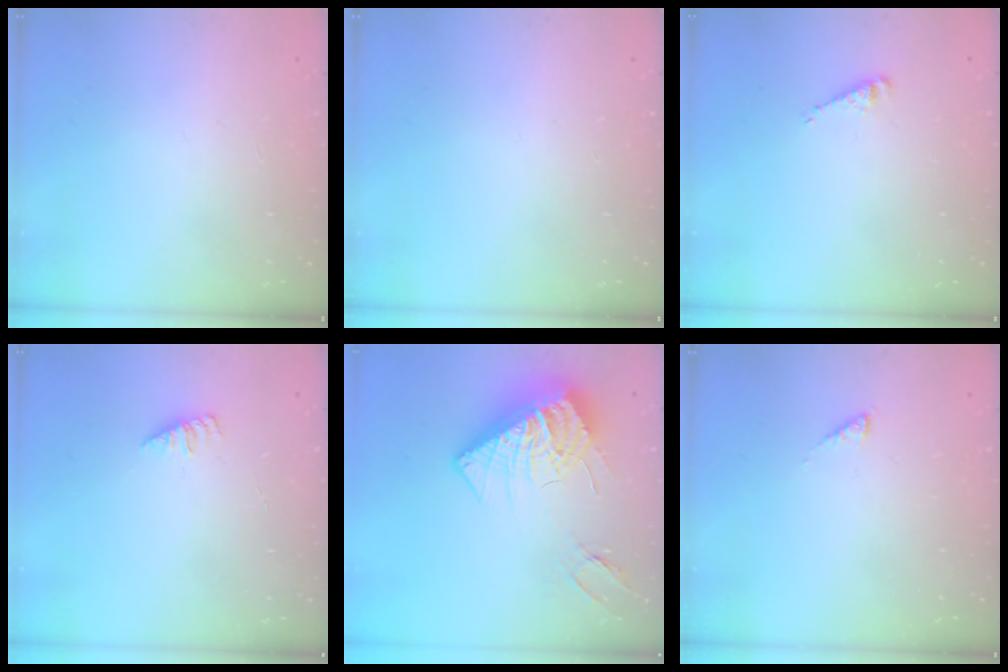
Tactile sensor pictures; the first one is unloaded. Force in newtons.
{"total": 0.0}
{"total": 3.9, "press": 3.8, "slide": 0.4}
{"total": 1.4, "press": 1.3, "slide": 0.3}
{"total": 16.8, "press": 16.8, "slide": 1.7}
{"total": 1.1, "press": 1.0, "slide": 0.3}